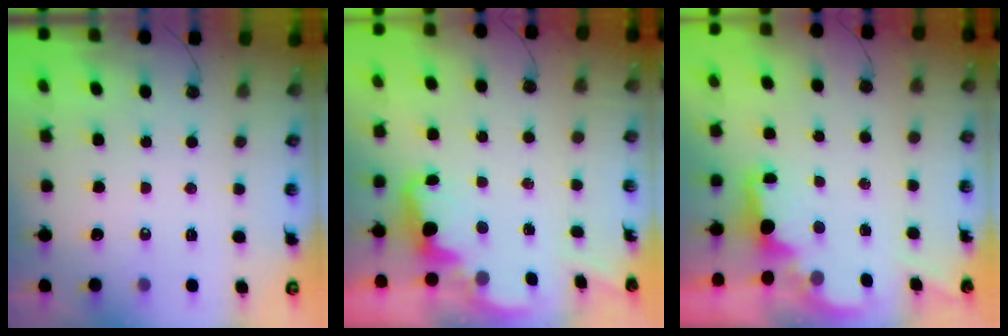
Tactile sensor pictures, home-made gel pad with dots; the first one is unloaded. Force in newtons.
{"total": 2.5, "press": 2.4, "slide": 0.7}
{"total": 1.6, "press": 1.5, "slide": 0.6}